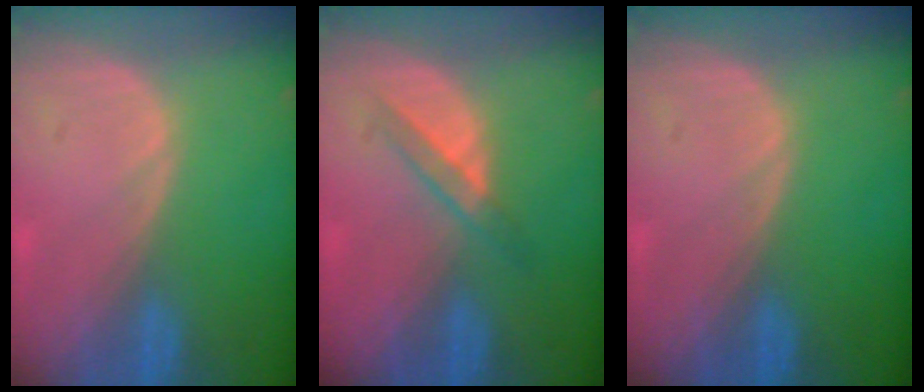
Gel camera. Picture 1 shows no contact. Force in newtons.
{"total": 3.4, "press": 3.2, "slide": 1.1}
{"total": 0.0}